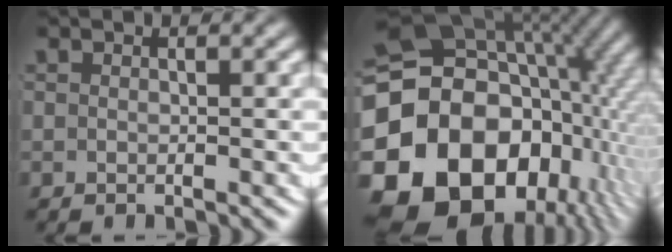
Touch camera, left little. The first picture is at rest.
{"total": 26.2, "force": [-2.7, 20.4, 16.3], "torque": [-0.318, -0.061, -0.042]}